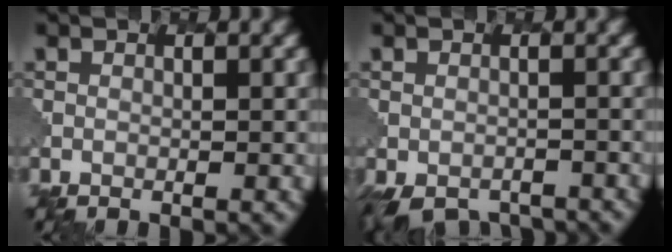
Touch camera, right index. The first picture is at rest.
{"total": 5.3, "force": [-4.4, 2.3, 1.9], "torque": [-0.032, -0.025, -0.058]}